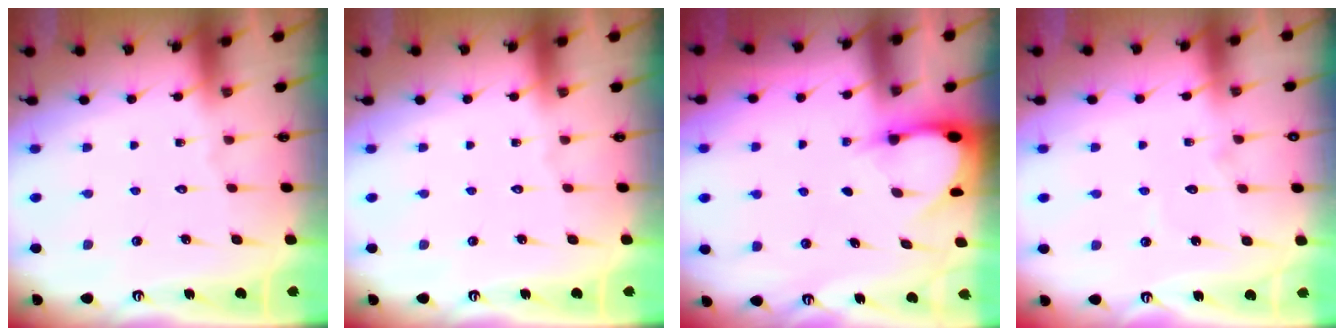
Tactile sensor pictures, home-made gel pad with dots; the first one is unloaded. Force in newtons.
{"total": 0.0}
{"total": 2.9, "press": 2.9, "slide": 0.3}
{"total": 5.6, "press": 5.6, "slide": 0.5}